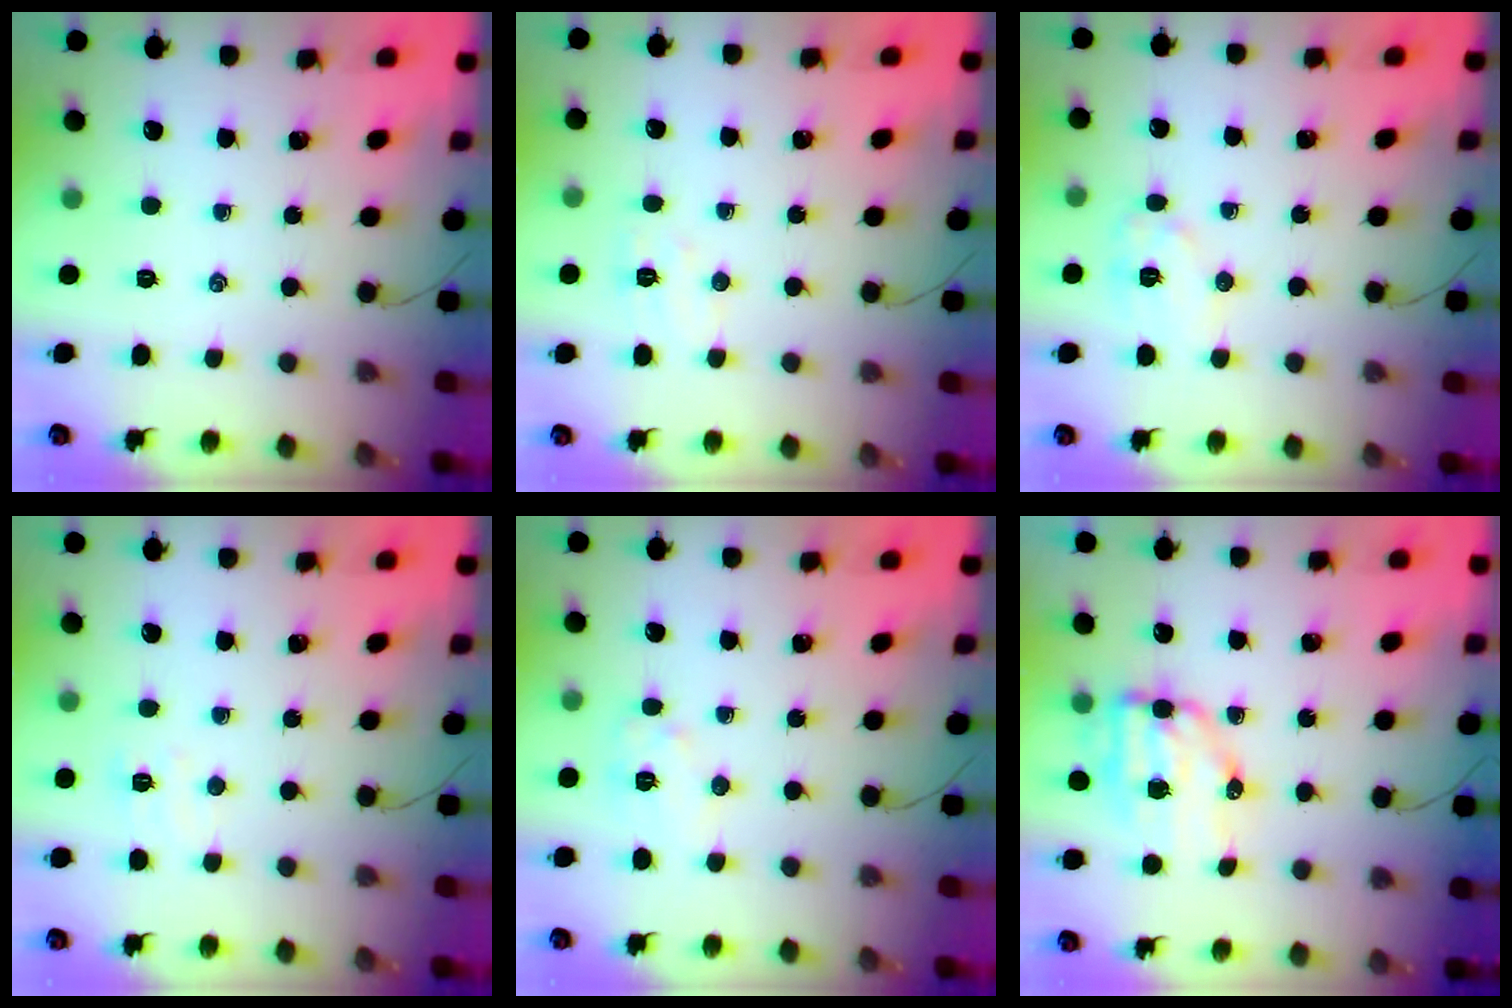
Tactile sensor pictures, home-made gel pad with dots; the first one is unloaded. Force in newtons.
{"total": 5.0, "press": 4.9, "slide": 1.1}
{"total": 7.7, "press": 7.7, "slide": 0.6}
{"total": 4.1, "press": 3.9, "slide": 1.1}
{"total": 6.7, "press": 6.7, "slide": 0.8}
{"total": 8.5, "press": 8.3, "slide": 1.6}